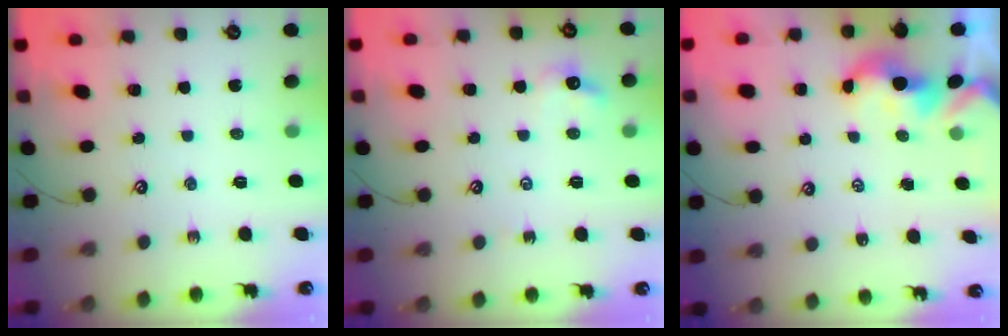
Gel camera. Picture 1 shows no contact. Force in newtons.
{"total": 2.8, "press": 2.7, "slide": 0.6}
{"total": 2.0, "press": 2.0, "slide": 0.2}